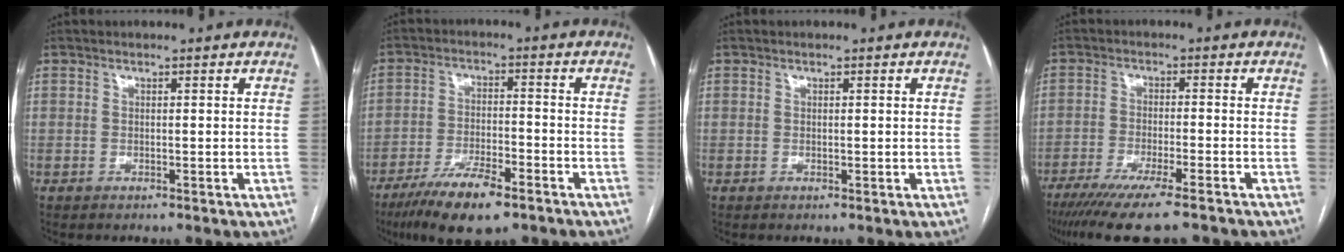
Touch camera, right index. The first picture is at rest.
{"total": 10.8, "force": [-7.3, 2.5, 7.5], "torque": [-0.133, -0.018, -0.124]}
{"total": 0.6, "force": [0.1, 0.3, 0.5], "torque": [-0.008, -0.002, 0.004]}
{"total": 13.3, "force": [-10.3, 1.2, 8.4], "torque": [-0.140, -0.035, -0.164]}